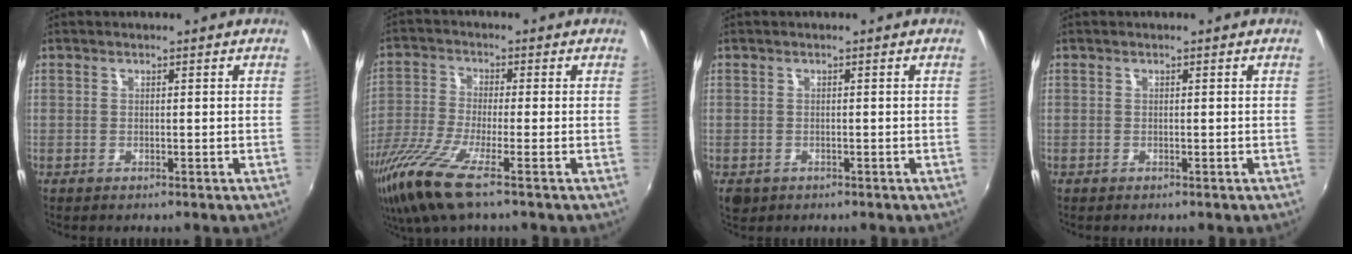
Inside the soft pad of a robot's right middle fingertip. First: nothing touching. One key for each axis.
{"total": 10.9, "fx": -7.0, "fy": 0.7, "fz": 8.4, "tx": -0.194, "ty": -0.036, "tz": -0.139}
{"total": 2.8, "fx": -1.1, "fy": 2.2, "fz": 1.3, "tx": -0.029, "ty": -0.009, "tz": -0.014}
{"total": 0.0}